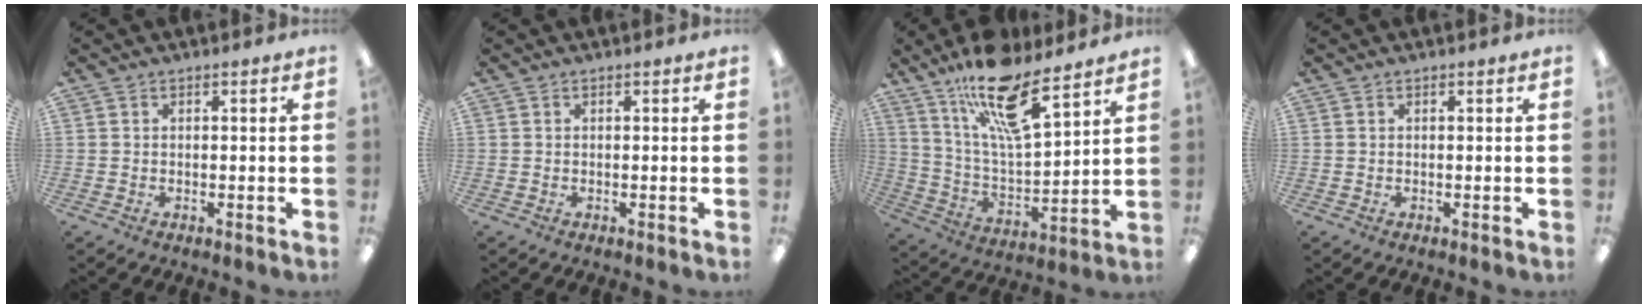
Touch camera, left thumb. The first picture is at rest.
{"total": 0.0}
{"total": 17.6, "force": [12.6, 5.0, 11.2], "torque": [-0.196, -0.073, 0.212]}
{"total": 0.0}